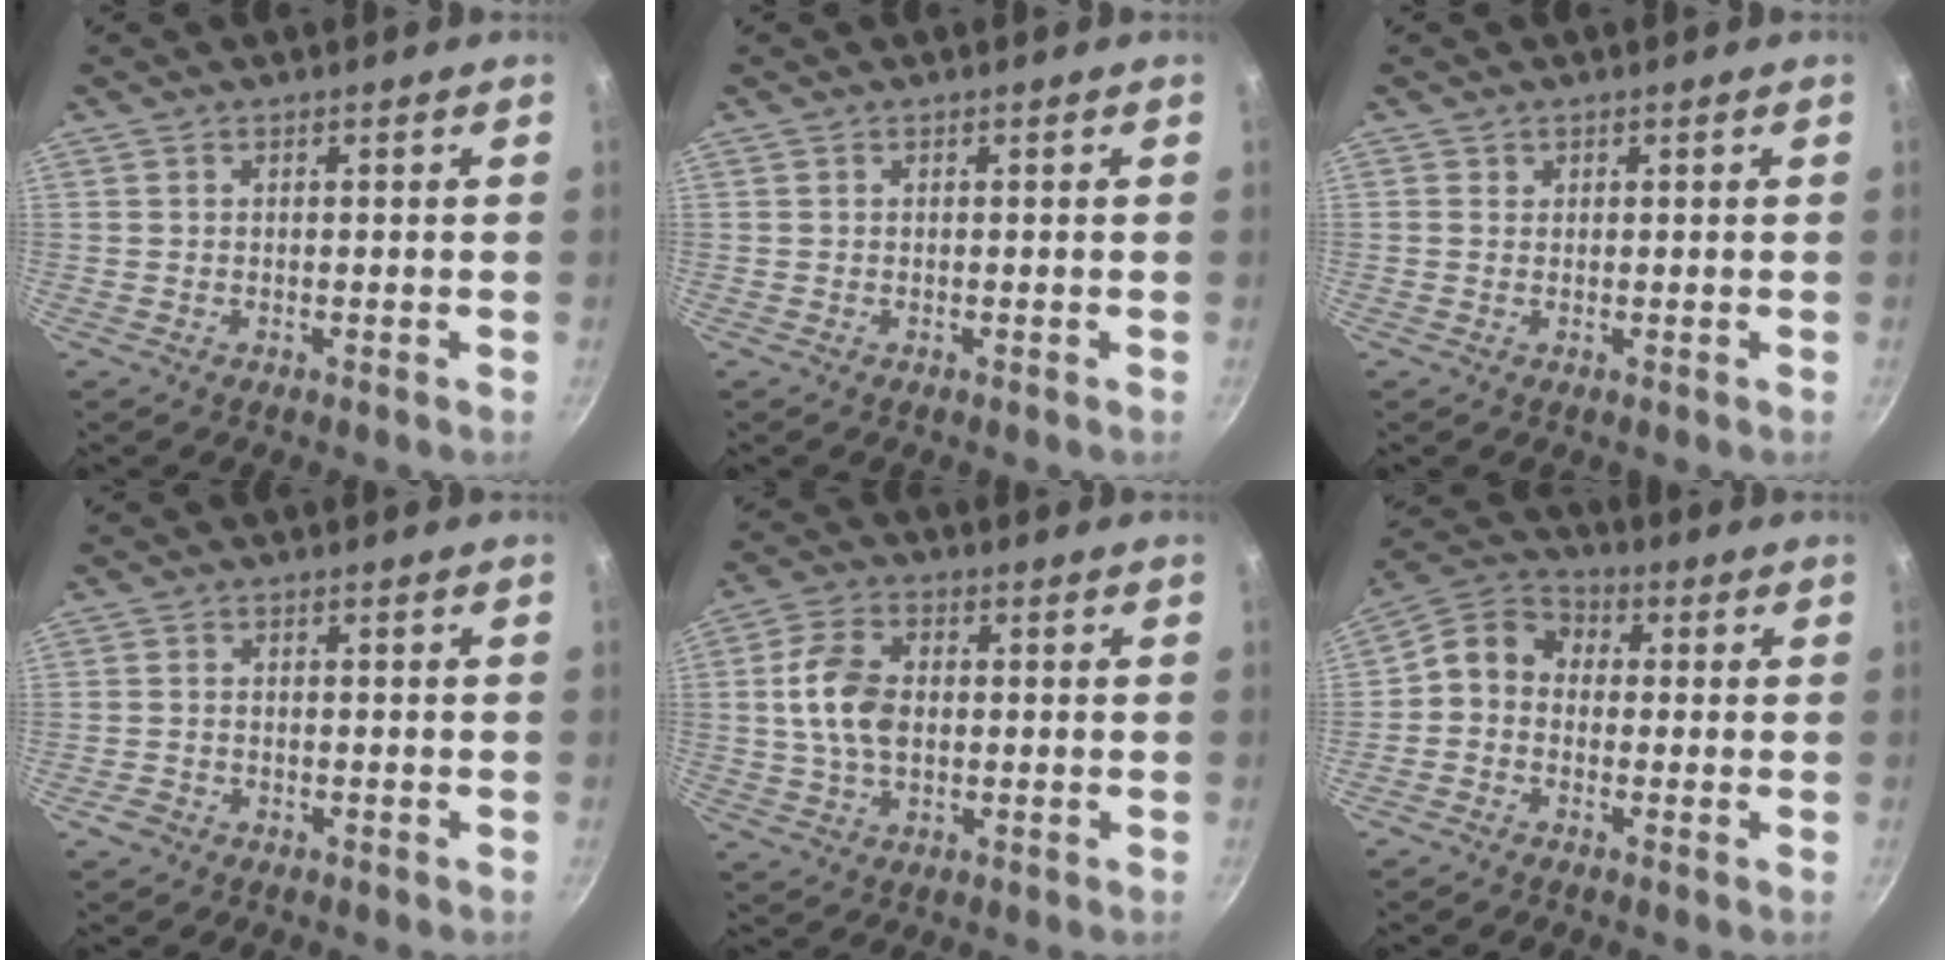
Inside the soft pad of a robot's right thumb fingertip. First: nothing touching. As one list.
[{"total": 0.0}, {"total": 0.8, "force": [0.3, 0.7, 0.1], "torque": [0.004, 0.000, 0.003]}, {"total": 2.3, "force": [-1.4, 1.5, 0.8], "torque": [-0.020, 0.015, -0.026]}, {"total": 9.4, "force": [0.3, 6.2, 7.1], "torque": [-0.127, 0.014, 0.000]}, {"total": 7.3, "force": [-0.7, 6.0, 4.0], "torque": [-0.061, 0.033, -0.040]}]